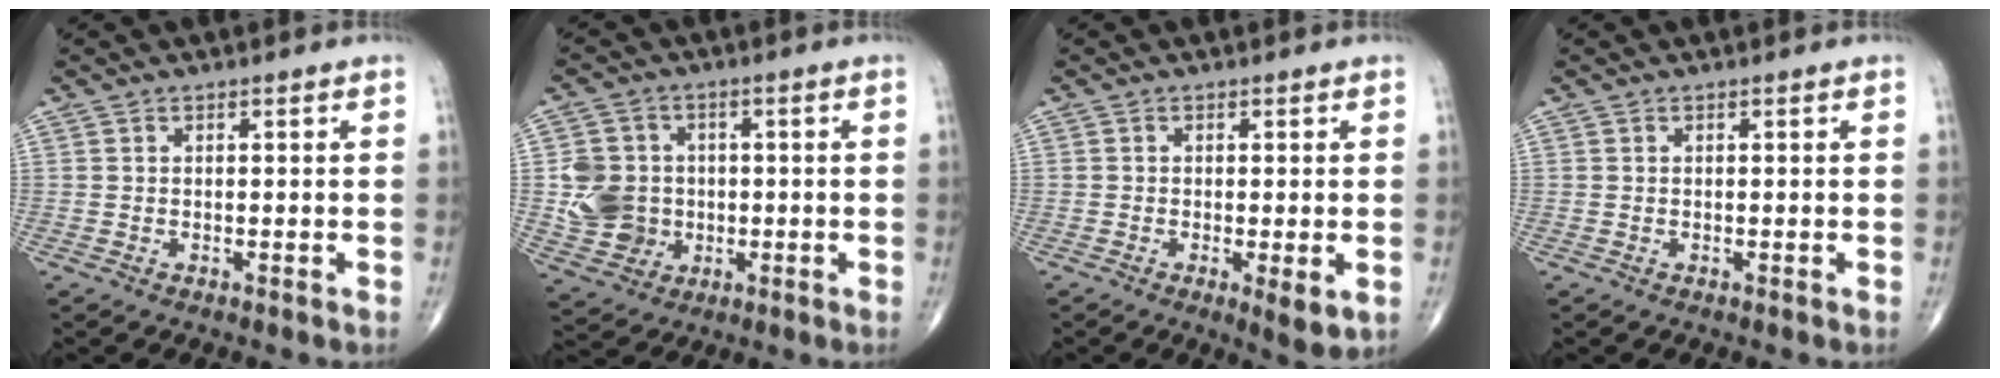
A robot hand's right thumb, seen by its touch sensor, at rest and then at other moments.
{"total": 9.4, "force": [-0.4, 8.5, 4.0], "torque": [-0.047, 0.006, -0.001]}
{"total": 4.3, "force": [-1.1, 1.1, 4.0], "torque": [-0.065, -0.013, -0.019]}
{"total": 0.0}